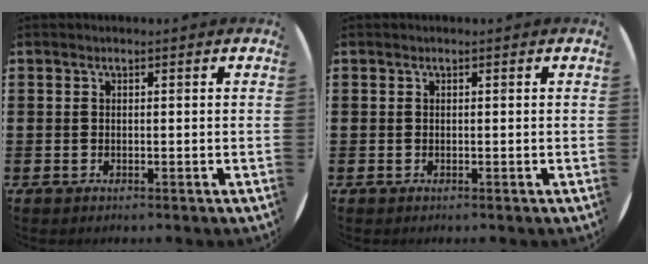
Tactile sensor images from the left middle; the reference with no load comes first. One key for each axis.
{"total": 0.0}